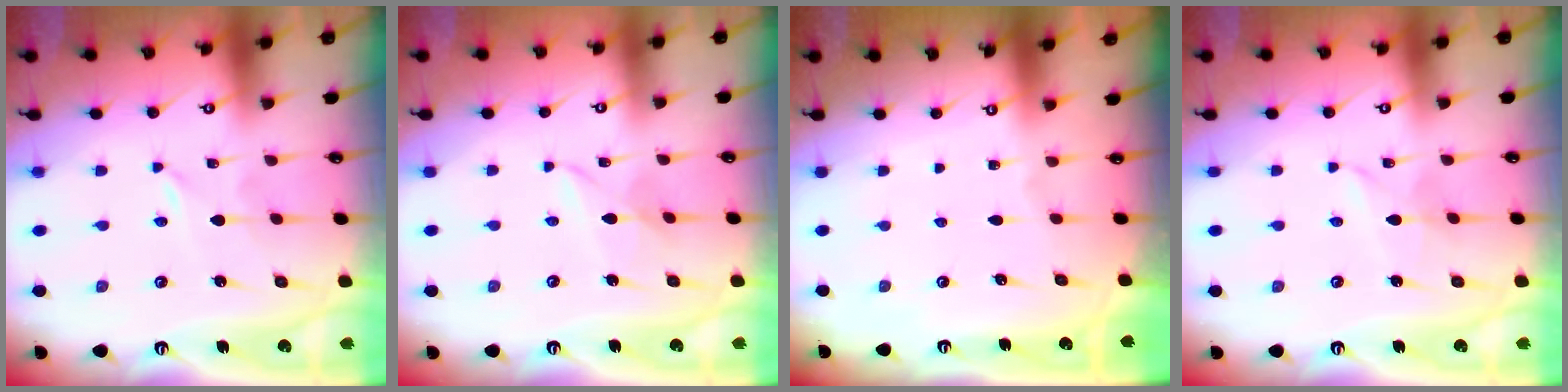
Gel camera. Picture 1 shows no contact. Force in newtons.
{"total": 3.4, "press": 3.4, "slide": 0.3}
{"total": 0.0}
{"total": 2.6, "press": 2.6, "slide": 0.3}